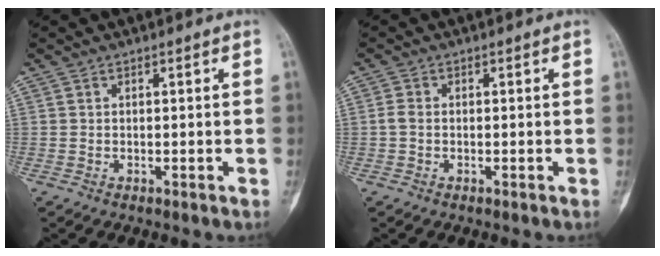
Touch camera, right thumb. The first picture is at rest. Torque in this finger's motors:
{"motor_torque": [0.33, 0.17, 0.42, -0.26, 0.07]}